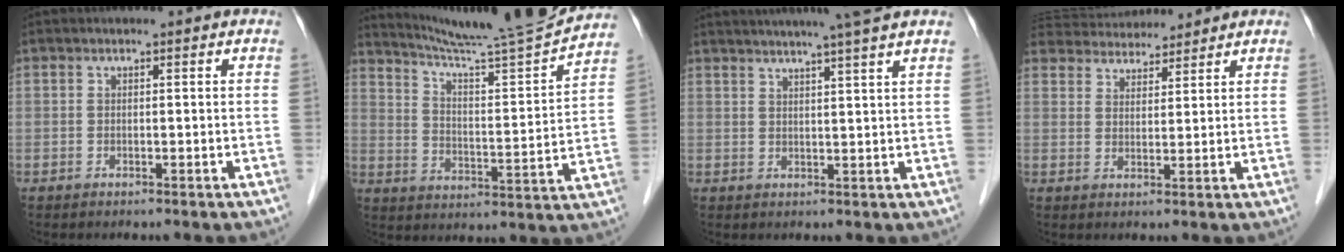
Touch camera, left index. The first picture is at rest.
{"total": 17.1, "force": [16.1, -1.9, 5.4], "torque": [-0.091, -0.036, 0.241]}
{"total": 10.7, "force": [8.8, -1.2, 5.8], "torque": [-0.083, 0.017, 0.106]}
{"total": 9.8, "force": [9.3, 2.5, 2.1], "torque": [-0.029, 0.031, 0.148]}